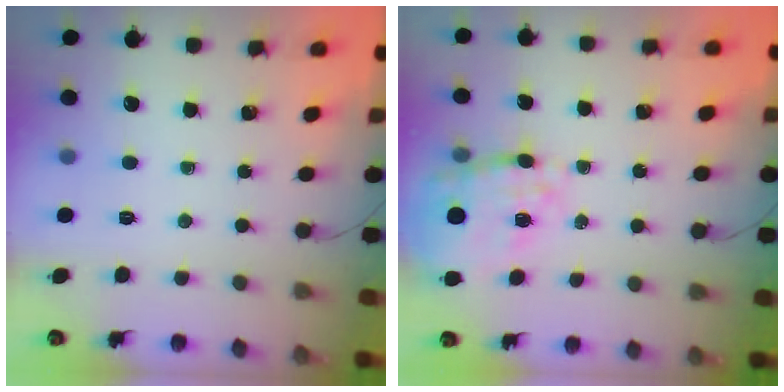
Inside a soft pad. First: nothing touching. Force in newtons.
{"total": 18.3, "press": 17.9, "slide": 3.6}